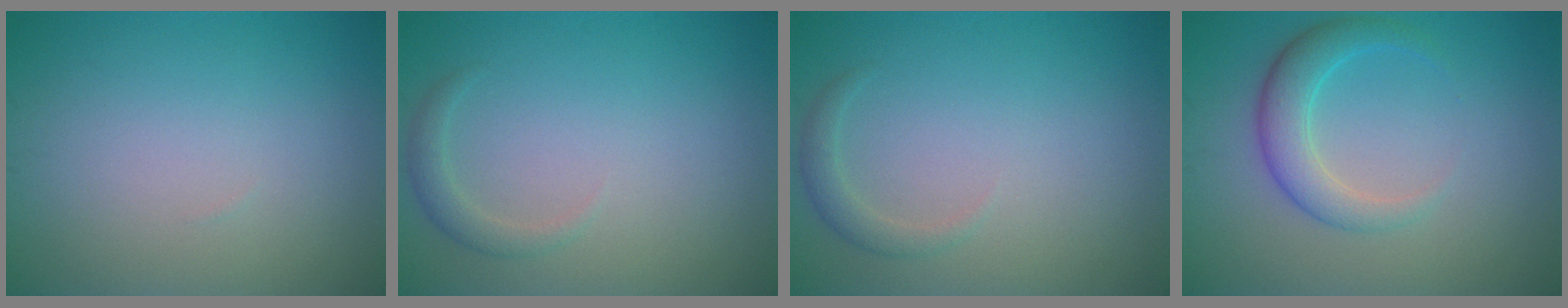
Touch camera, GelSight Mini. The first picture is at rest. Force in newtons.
{"total": 1.4, "press": 1.4, "slide": 0.1}
{"total": 1.4, "press": 1.4, "slide": 0.1}
{"total": 3.6, "press": 3.6, "slide": 0.1}